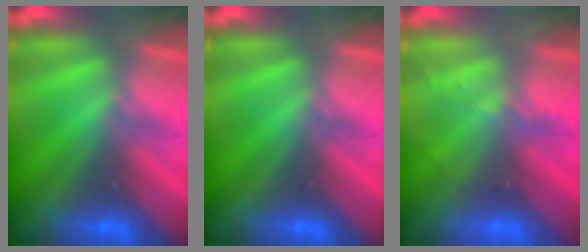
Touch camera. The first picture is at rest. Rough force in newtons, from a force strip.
{"total": 0.0}
{"total": 1.9}